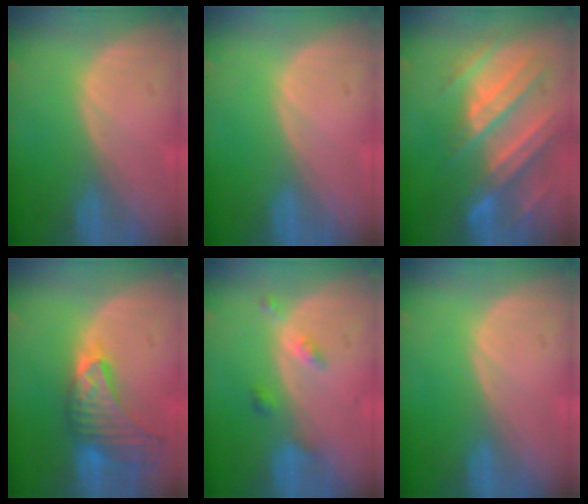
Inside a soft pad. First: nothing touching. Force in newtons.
{"total": 0.0}
{"total": 11.3, "press": 9.9, "slide": 5.3}
{"total": 8.9, "press": 8.3, "slide": 3.4}
{"total": 2.9, "press": 2.9, "slide": 0.2}
{"total": 0.0}